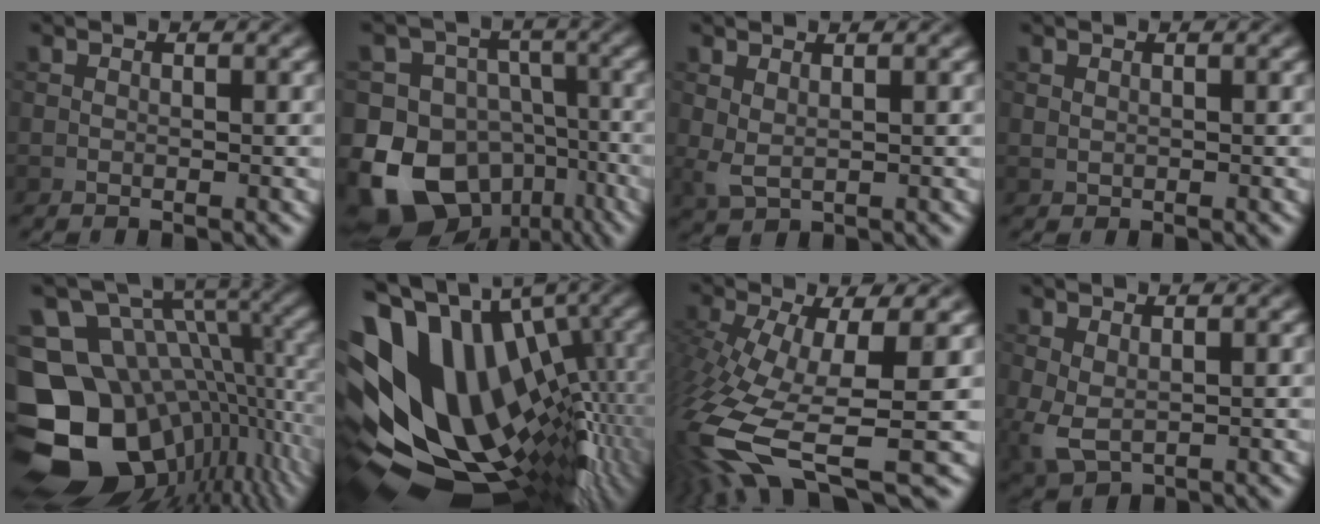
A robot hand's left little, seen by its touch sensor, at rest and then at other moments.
{"total": 12.8, "force": [-6.0, 10.1, 5.0], "torque": [-0.097, -0.013, -0.107]}
{"total": 1.6, "force": [0.7, 0.7, 1.3], "torque": [-0.033, -0.003, 0.019]}
{"total": 0.0}
{"total": 16.3, "force": [-4.4, 12.0, 10.0], "torque": [-0.203, -0.024, -0.059]}
{"total": 17.9, "force": [0.9, 11.1, 14.0], "torque": [-0.255, -0.014, 0.028]}
{"total": 13.1, "force": [-4.5, 4.6, 11.4], "torque": [-0.255, -0.029, -0.073]}
{"total": 3.0, "force": [0.0, 1.8, 2.4], "torque": [-0.067, -0.007, 0.005]}